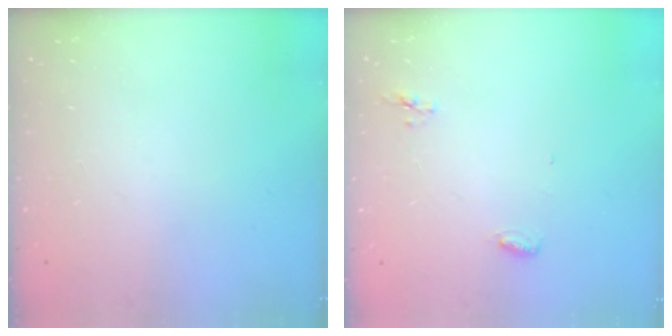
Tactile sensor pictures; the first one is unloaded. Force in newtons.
{"total": 4.6, "press": 4.4, "slide": 1.1}